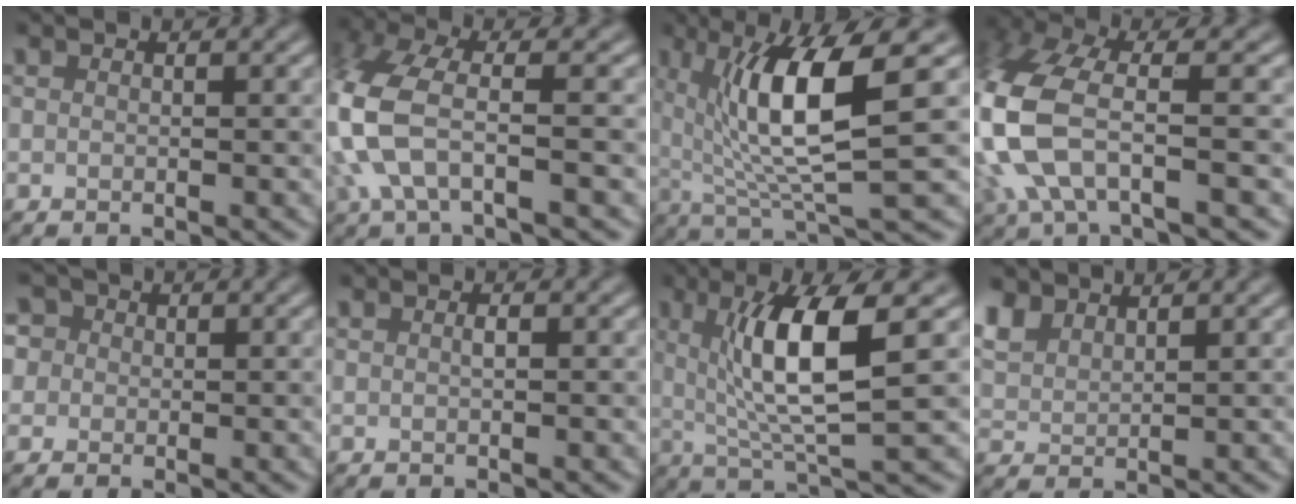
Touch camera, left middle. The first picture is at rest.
{"total": 7.0, "force": [-1.5, 3.0, 6.2], "torque": [-0.162, 0.006, -0.042]}
{"total": 9.4, "force": [2.2, 2.1, 8.9], "torque": [-0.142, -0.008, 0.042]}
{"total": 9.3, "force": [-1.5, 4.2, 8.2], "torque": [-0.209, 0.003, -0.045]}
{"total": 6.1, "force": [2.6, 4.8, 2.7], "torque": [-0.043, 0.030, 0.007]}
{"total": 0.6, "force": [0.2, 0.2, 0.5], "torque": [-0.011, 0.003, 0.003]}
{"total": 7.9, "force": [1.7, 1.6, 7.5], "torque": [-0.123, -0.006, 0.031]}
{"total": 3.5, "force": [2.7, 1.7, 1.4], "torque": [-0.043, 0.010, 0.058]}